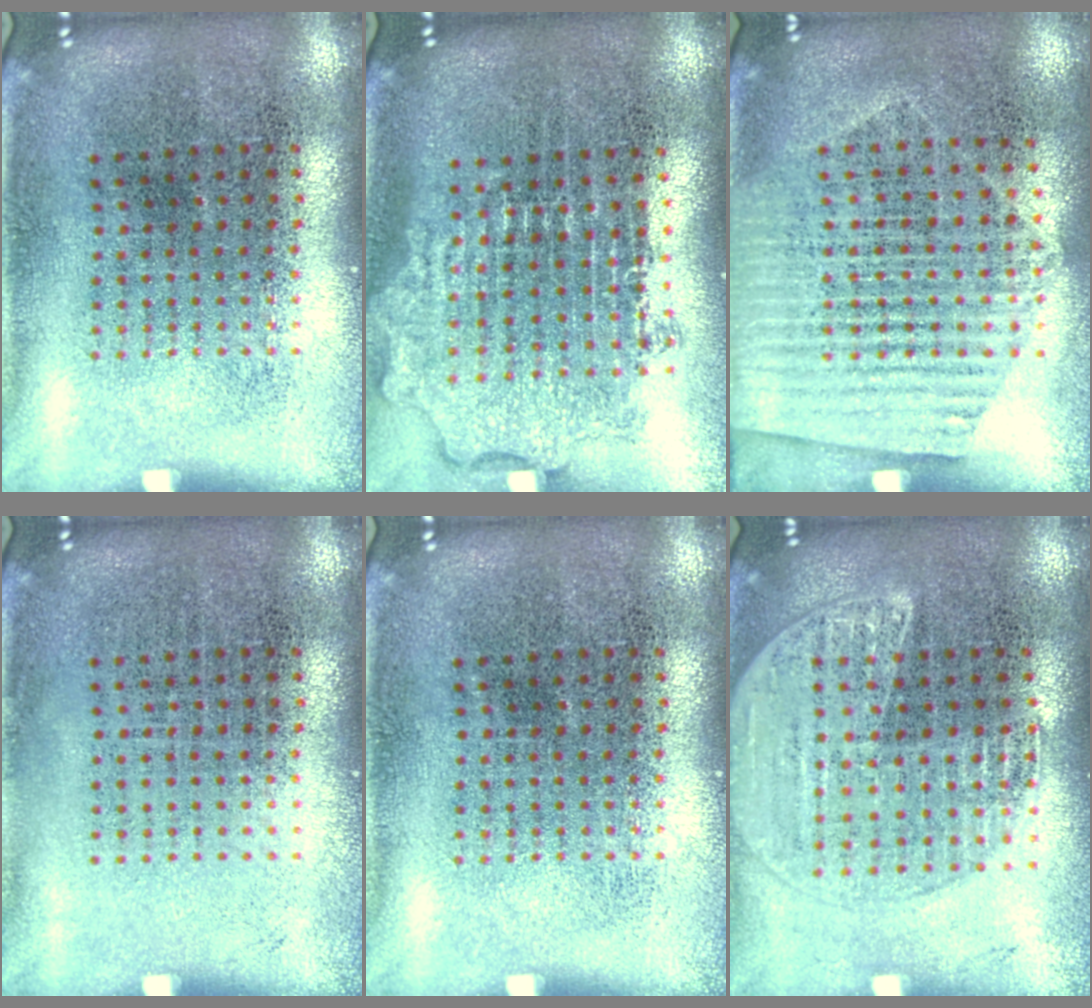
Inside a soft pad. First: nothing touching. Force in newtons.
{"total": 1.9, "press": 1.5, "slide": 1.1}
{"total": 1.5, "press": 1.2, "slide": 0.9}
{"total": 0.0}
{"total": 0.0}
{"total": 1.6, "press": 1.6, "slide": 0.5}